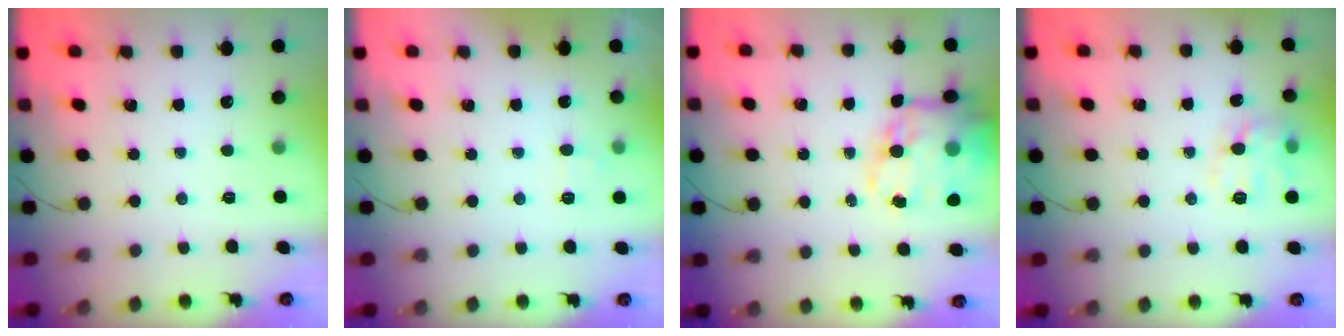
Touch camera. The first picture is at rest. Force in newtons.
{"total": 3.8, "press": 3.4, "slide": 1.7}
{"total": 21.1, "press": 20.5, "slide": 4.9}
{"total": 9.4, "press": 9.4, "slide": 0.5}